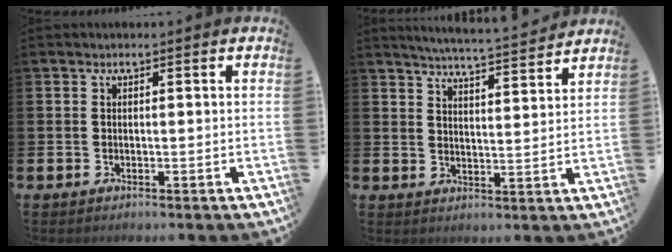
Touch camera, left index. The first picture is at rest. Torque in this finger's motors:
{"motor_torque": [0.62, -0.78, 0.06, 0.03]}